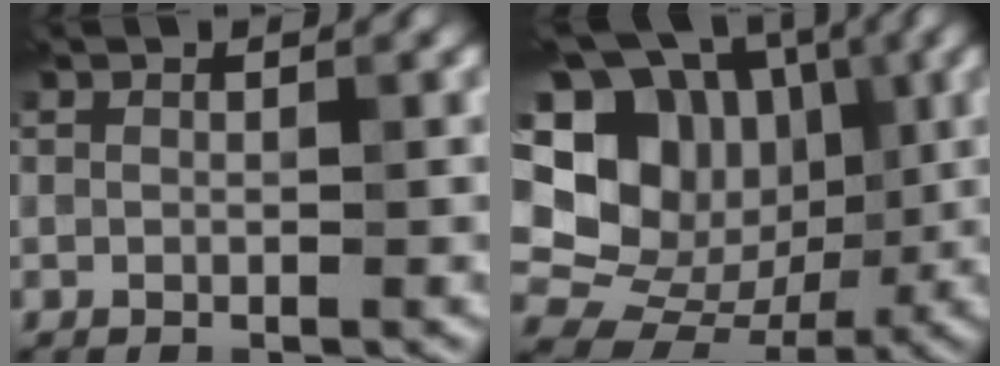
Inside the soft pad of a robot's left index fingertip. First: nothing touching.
{"total": 20.2, "force": [4.9, 17.4, 8.9], "torque": [-0.203, 0.063, 0.052]}